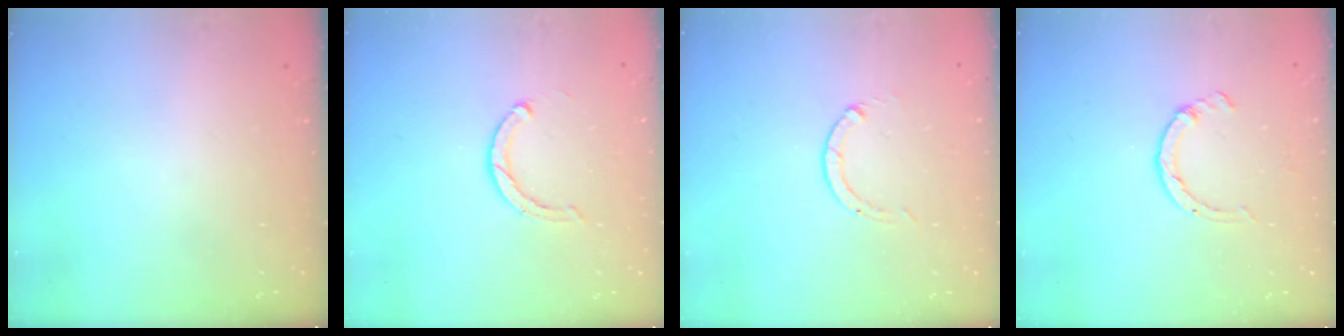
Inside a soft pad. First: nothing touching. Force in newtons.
{"total": 4.1, "press": 4.1, "slide": 0.4}
{"total": 0.0}
{"total": 2.6, "press": 2.6, "slide": 0.4}